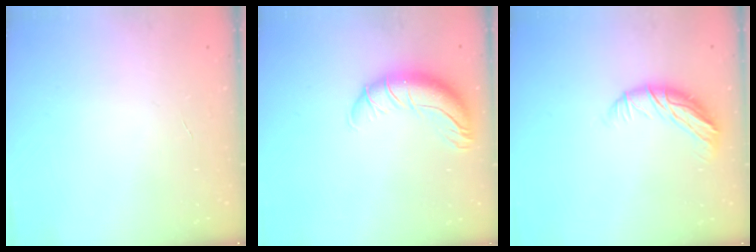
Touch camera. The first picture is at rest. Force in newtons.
{"total": 12.1, "press": 11.8, "slide": 2.9}
{"total": 10.4, "press": 10.3, "slide": 0.6}